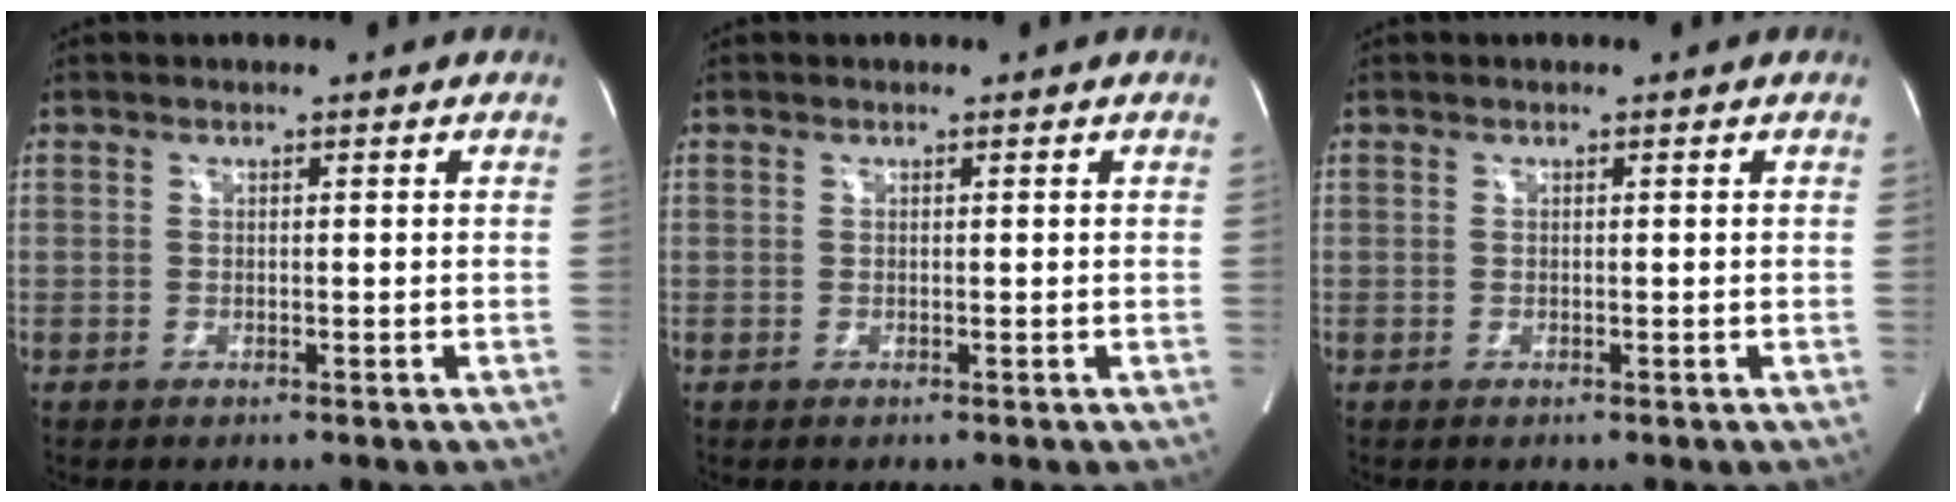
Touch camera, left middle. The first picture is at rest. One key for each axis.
{"total": 0.0}
{"total": 0.0}